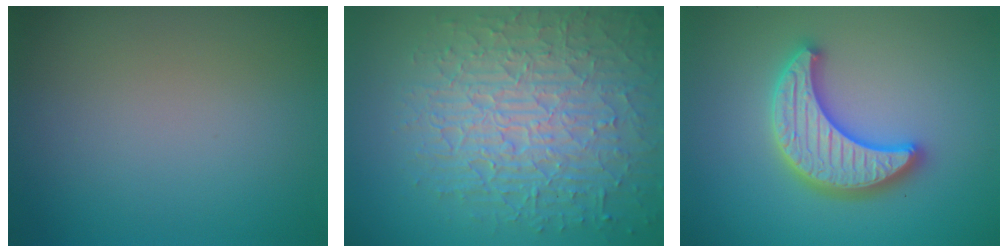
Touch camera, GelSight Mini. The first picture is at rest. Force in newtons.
{"total": 8.9, "press": 6.2, "slide": 6.4}
{"total": 5.3, "press": 5.2, "slide": 0.9}